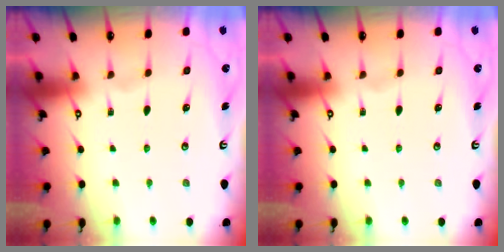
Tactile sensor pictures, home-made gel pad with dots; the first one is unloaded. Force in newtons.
{"total": 0.0}